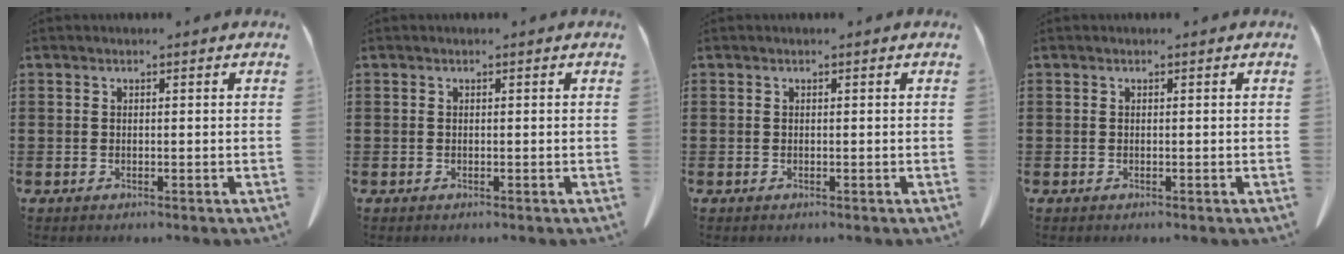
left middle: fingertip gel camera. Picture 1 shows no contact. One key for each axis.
{"total": 0.0}
{"total": 0.0}
{"total": 0.0}